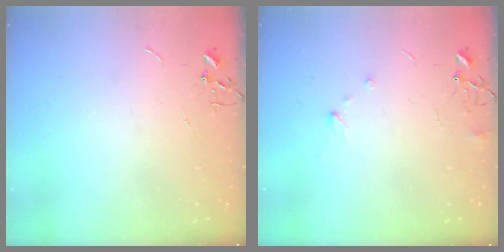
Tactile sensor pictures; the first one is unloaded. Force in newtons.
{"total": 5.7, "press": 5.6, "slide": 0.5}